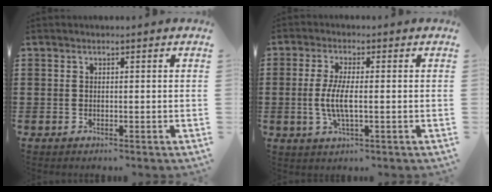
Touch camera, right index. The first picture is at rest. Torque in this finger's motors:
{"motor_torque": [1.72, 0.42, 0.67, 0.20]}